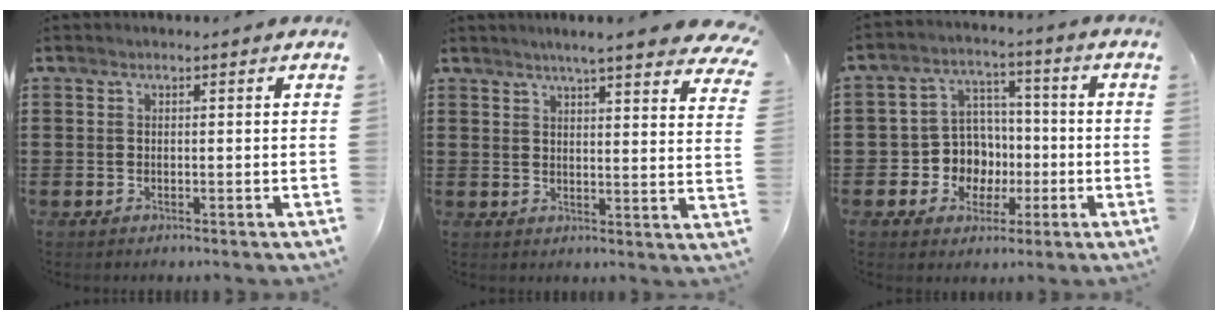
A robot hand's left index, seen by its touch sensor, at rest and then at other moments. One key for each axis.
{"total": 5.4, "fx": 4.8, "fy": -0.4, "fz": 2.4, "tx": -0.056, "ty": -0.021, "tz": 0.081}
{"total": 7.8, "fx": -1.0, "fy": 7.4, "fz": 2.2, "tx": -0.072, "ty": 0.018, "tz": -0.011}